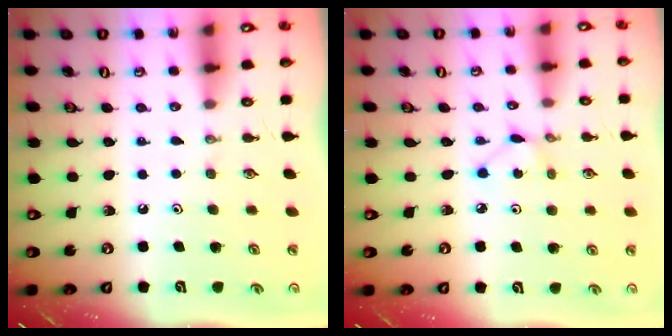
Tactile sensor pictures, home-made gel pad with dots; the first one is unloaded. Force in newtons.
{"total": 2.1, "press": 2.1, "slide": 0.1}